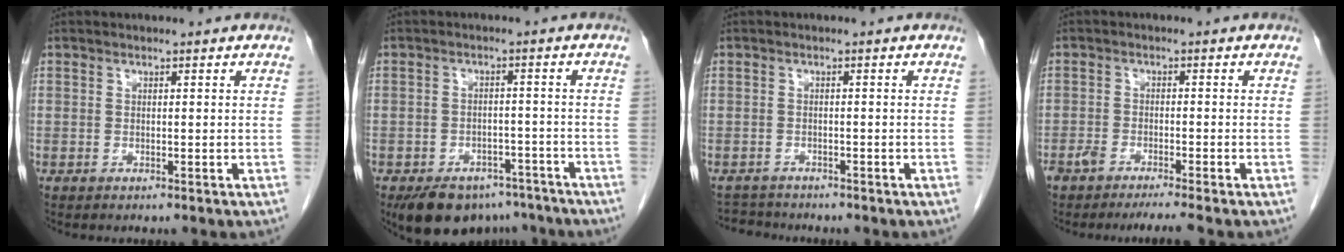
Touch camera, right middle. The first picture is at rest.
{"total": 10.9, "force": [-8.4, 5.9, 3.9], "torque": [-0.053, 0.004, -0.115]}
{"total": 3.2, "force": [-3.1, 0.8, -0.4], "torque": [0.007, -0.010, -0.052]}
{"total": 4.6, "force": [-3.8, -0.1, 2.6], "torque": [-0.043, -0.004, -0.064]}